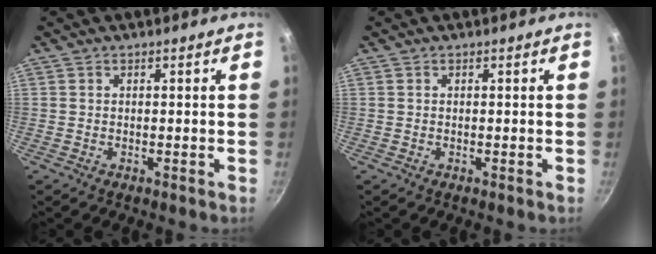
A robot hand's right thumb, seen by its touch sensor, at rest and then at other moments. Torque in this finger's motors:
{"motor_torque": [-0.15, 0.16, 0.00, 0.00, 0.00]}